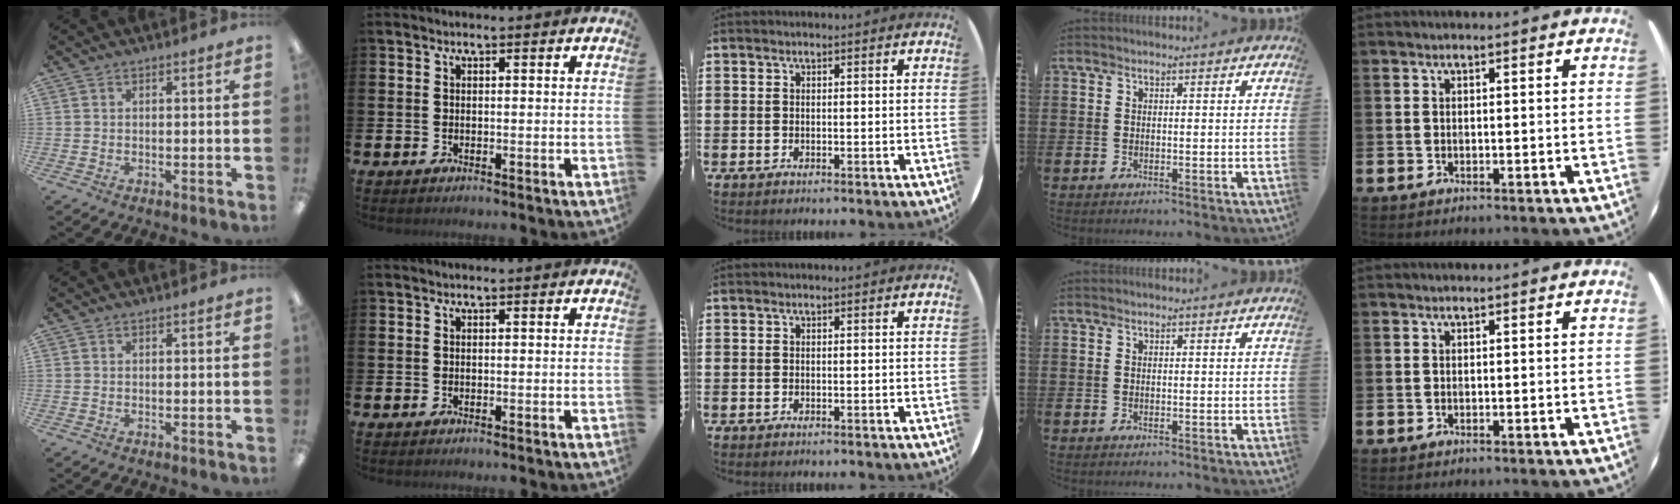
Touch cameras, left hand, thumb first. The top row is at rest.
{}